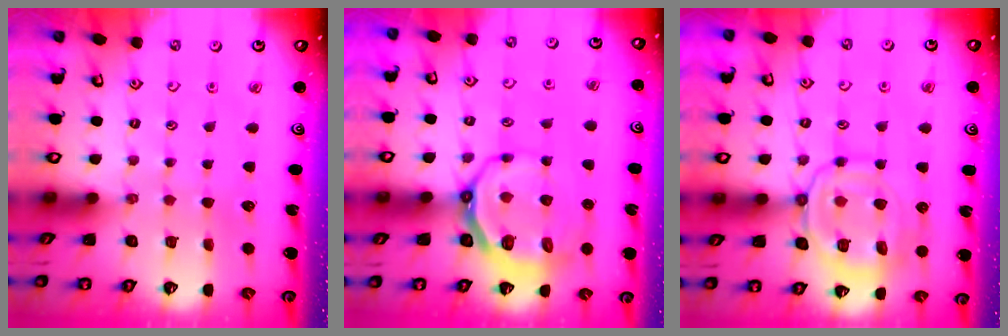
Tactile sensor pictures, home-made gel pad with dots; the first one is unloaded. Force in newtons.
{"total": 9.1, "press": 8.4, "slide": 3.5}
{"total": 13.4, "press": 13.3, "slide": 1.4}